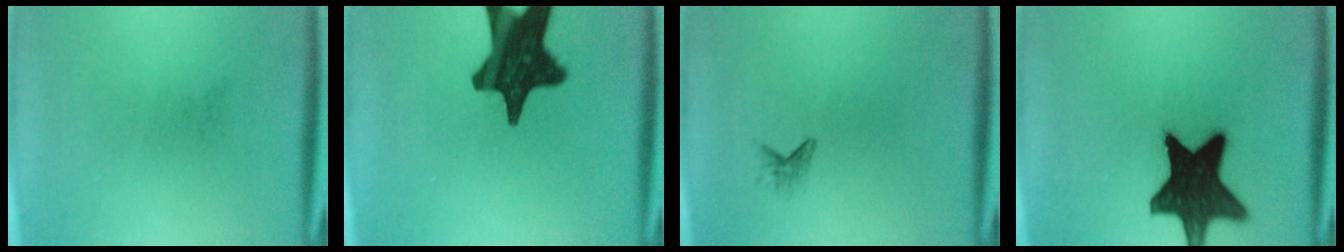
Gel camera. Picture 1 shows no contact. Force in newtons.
{"total": 16.5}
{"total": 1.0}
{"total": 17.6}